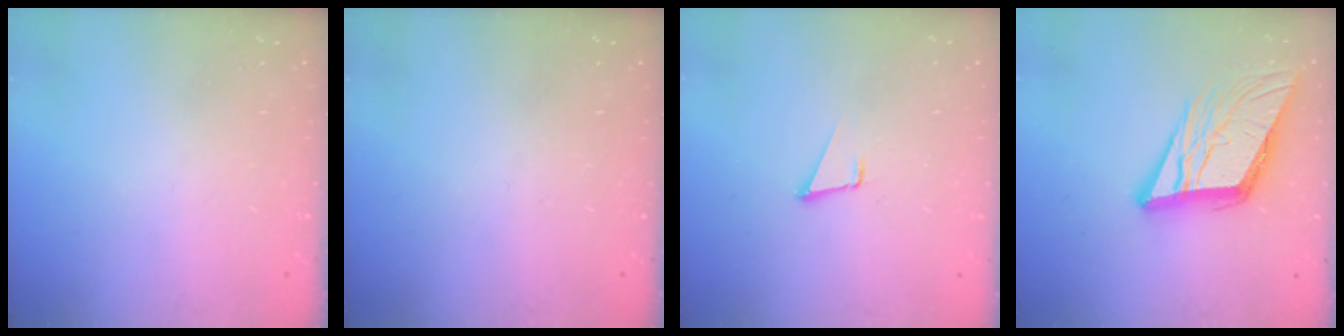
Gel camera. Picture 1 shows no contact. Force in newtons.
{"total": 0.0}
{"total": 1.6, "press": 1.5, "slide": 0.1}
{"total": 13.7, "press": 13.5, "slide": 2.4}